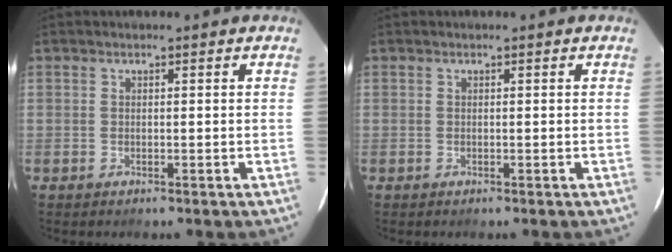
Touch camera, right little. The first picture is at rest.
{"total": 0.0}